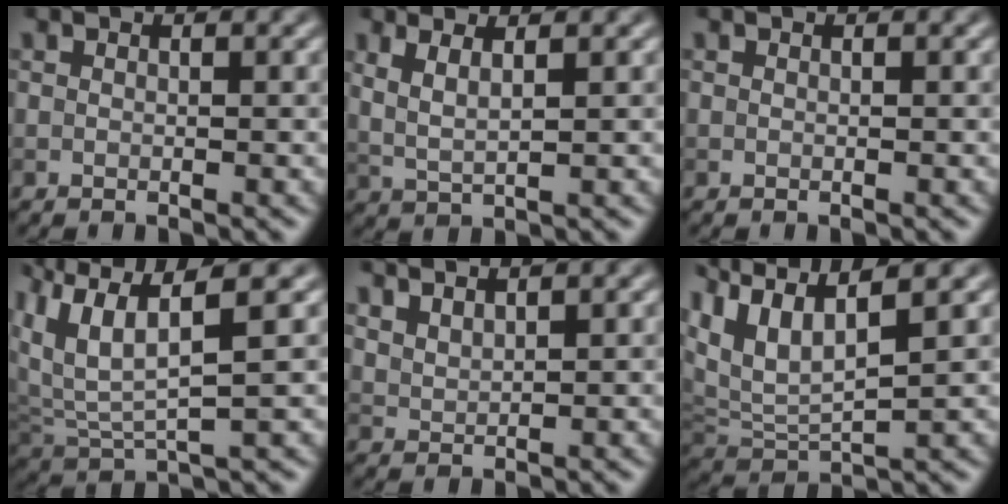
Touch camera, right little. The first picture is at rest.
{"total": 2.5, "force": [1.2, 0.7, 2.0], "torque": [-0.042, -0.006, 0.025]}
{"total": 0.0}
{"total": 7.5, "force": [3.3, 2.7, 6.2], "torque": [-0.141, 0.001, 0.066]}
{"total": 2.1, "force": [1.9, 0.4, 0.8], "torque": [-0.012, 0.009, 0.033]}
{"total": 7.0, "force": [4.4, 2.3, 4.9], "torque": [-0.119, 0.014, 0.085]}